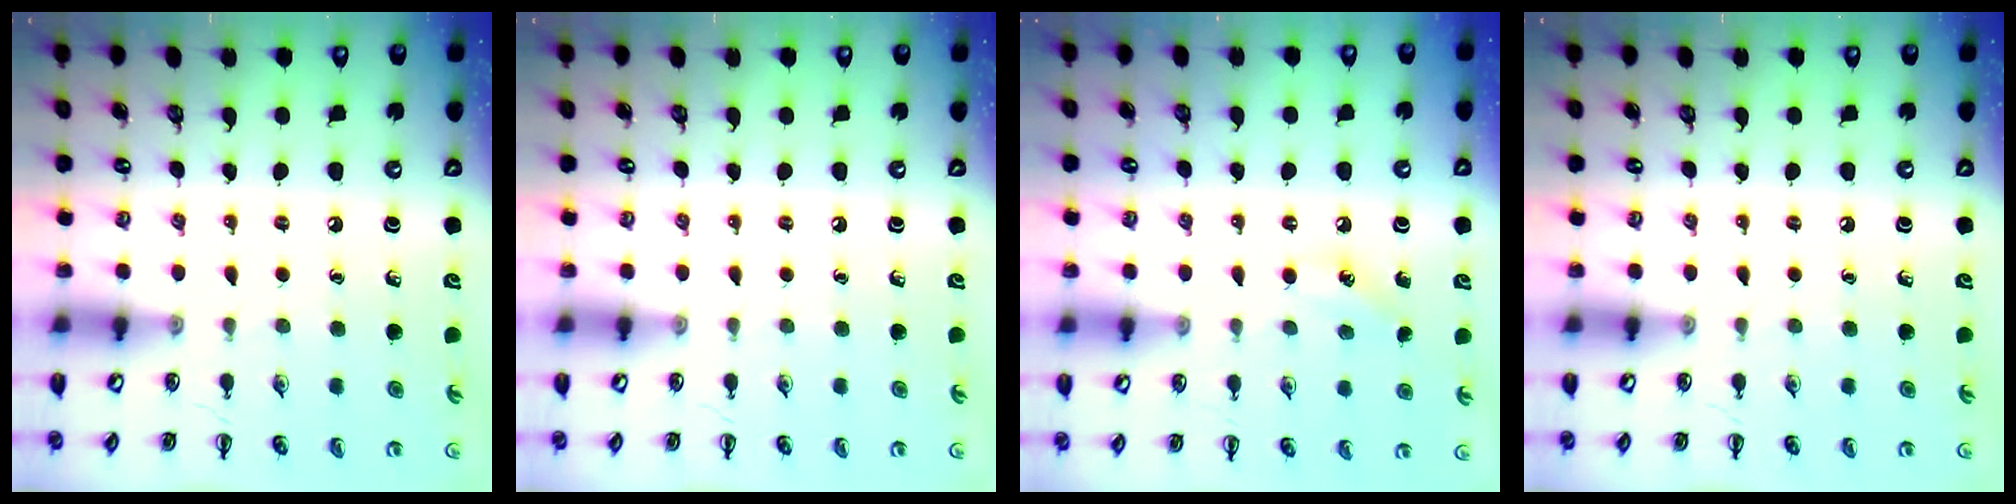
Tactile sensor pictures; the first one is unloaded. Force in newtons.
{"total": 0.0}
{"total": 6.1, "press": 5.9, "slide": 1.5}
{"total": 0.0}